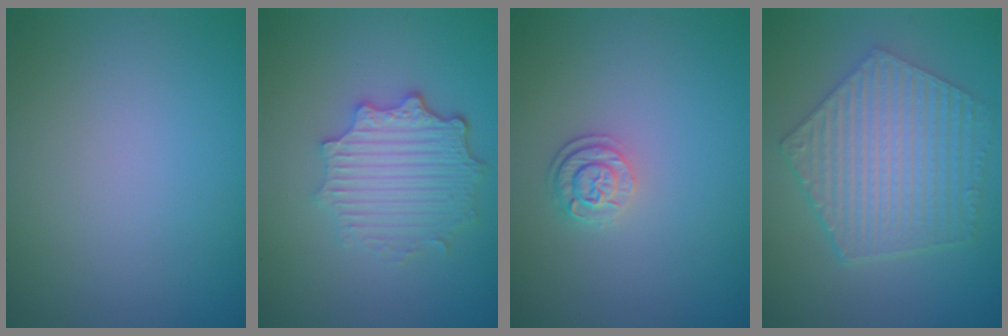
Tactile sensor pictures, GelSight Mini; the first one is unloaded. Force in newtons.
{"total": 4.6, "press": 3.6, "slide": 2.8}
{"total": 2.3, "press": 1.8, "slide": 1.4}
{"total": 6.6, "press": 5.1, "slide": 4.2}